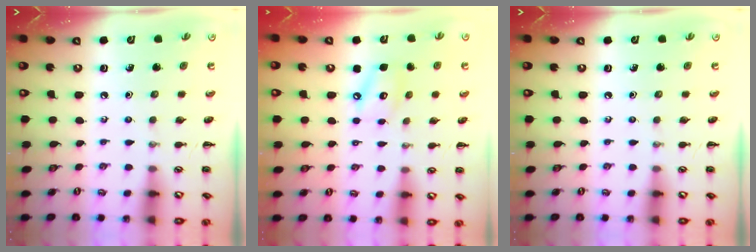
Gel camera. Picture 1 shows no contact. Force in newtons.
{"total": 8.5, "press": 8.4, "slide": 1.4}
{"total": 0.0}